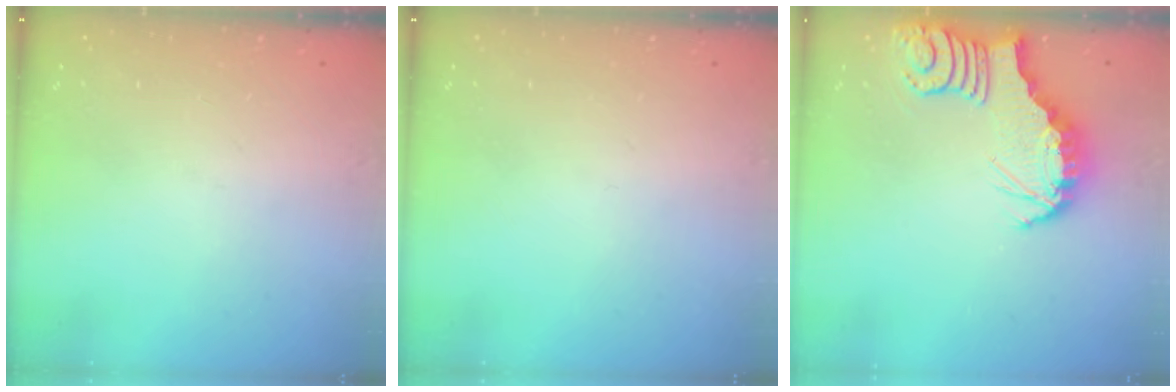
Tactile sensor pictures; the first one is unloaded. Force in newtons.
{"total": 0.0}
{"total": 3.9, "press": 3.8, "slide": 0.7}